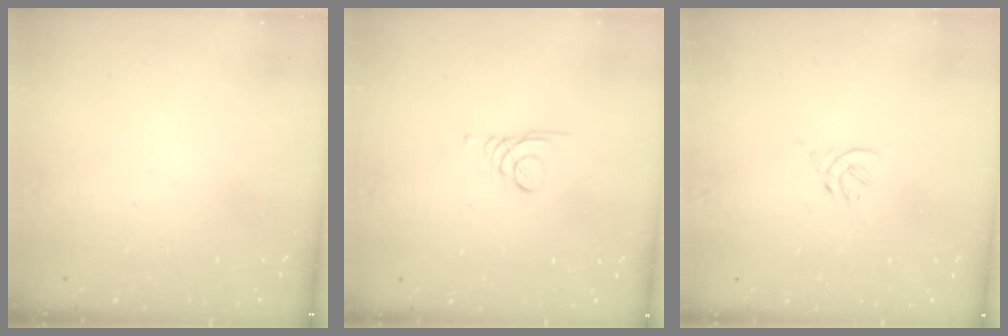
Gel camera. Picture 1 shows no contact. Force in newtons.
{"total": 1.4, "press": 1.4, "slide": 0.2}
{"total": 2.3, "press": 2.2, "slide": 0.5}